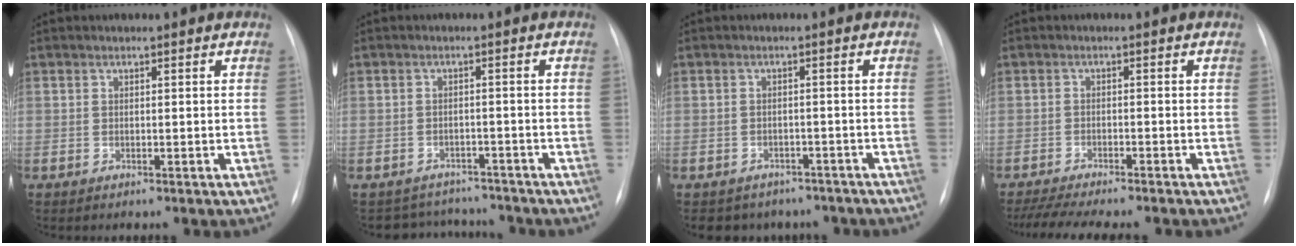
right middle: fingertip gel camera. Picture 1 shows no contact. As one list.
[{"total": 6.5, "force": [-5.9, 2.6, -0.4], "torque": [0.011, 0.023, -0.077]}, {"total": 7.8, "force": [-6.4, 4.4, 1.0], "torque": [-0.009, 0.014, -0.065]}, {"total": 12.1, "force": [-10.6, 1.4, 5.8], "torque": [-0.082, -0.008, -0.150]}]